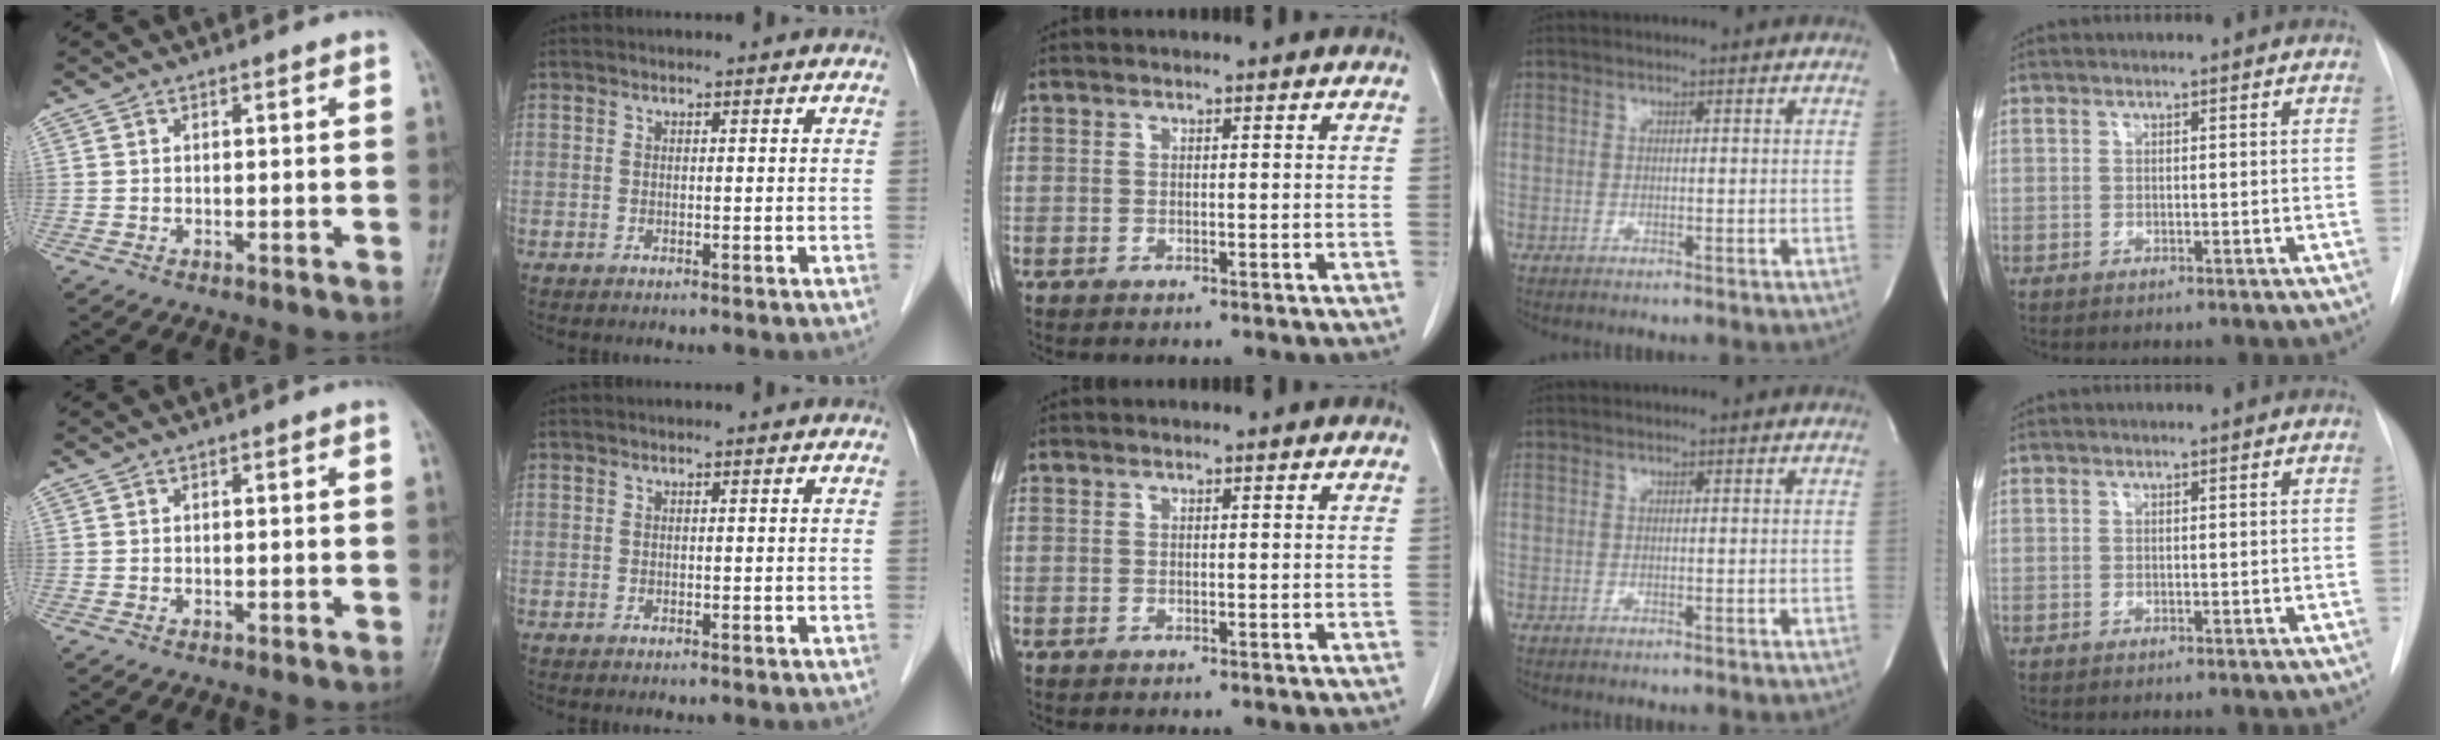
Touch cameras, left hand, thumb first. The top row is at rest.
{}